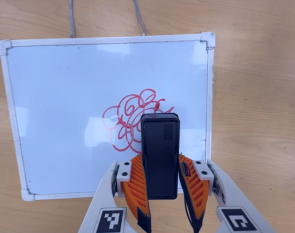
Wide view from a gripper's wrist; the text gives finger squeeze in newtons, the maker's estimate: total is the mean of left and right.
{"total": 5.6, "left": 4.4, "right": 6.8}